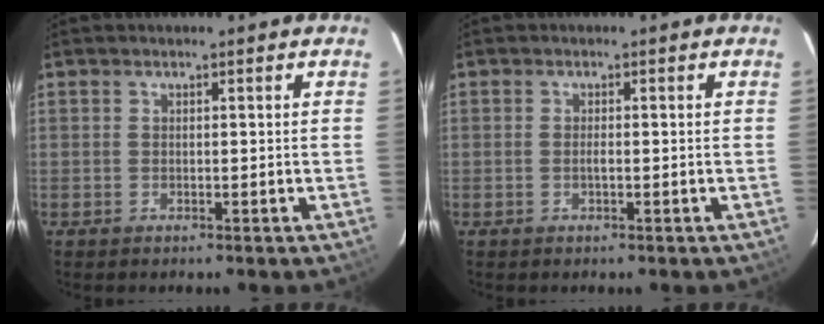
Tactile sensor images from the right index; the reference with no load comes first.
{"total": 0.8, "force": [-0.2, 0.1, 0.8], "torque": [-0.015, 0.000, -0.004]}